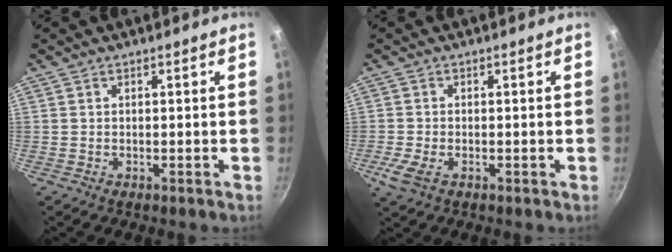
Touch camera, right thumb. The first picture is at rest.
{"total": 3.7, "force": [-1.4, 2.0, 2.8], "torque": [-0.063, -0.004, -0.030]}